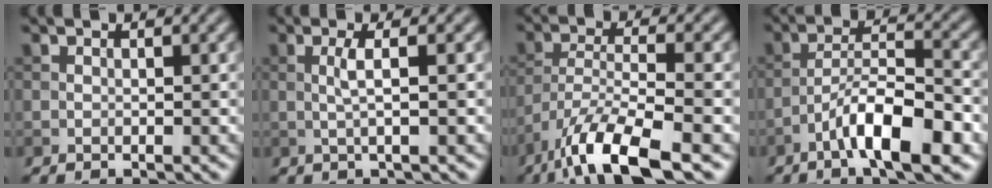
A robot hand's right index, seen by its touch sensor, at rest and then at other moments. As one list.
[{"total": 2.2, "force": [0.2, 0.3, 2.2], "torque": [-0.042, 0.005, 0.000]}, {"total": 9.3, "force": [-6.4, 2.4, 6.4], "torque": [-0.114, -0.003, -0.123]}, {"total": 7.8, "force": [-4.2, 1.9, 6.3], "torque": [-0.106, 0.014, -0.074]}]